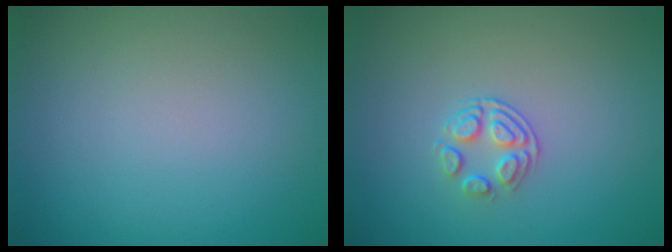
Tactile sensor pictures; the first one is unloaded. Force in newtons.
{"total": 2.1, "press": 1.4, "slide": 1.5}